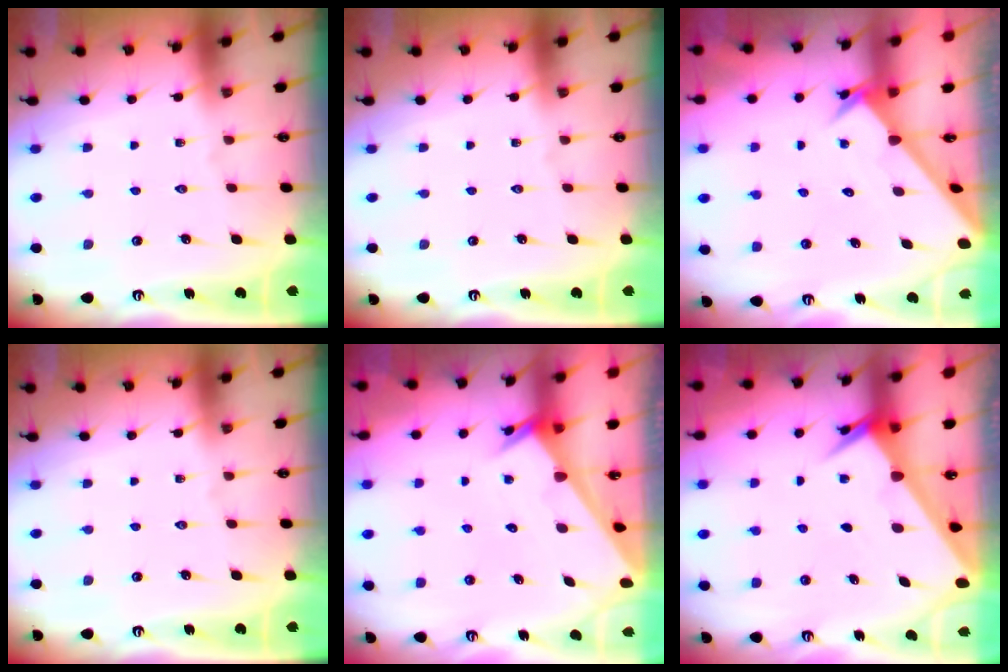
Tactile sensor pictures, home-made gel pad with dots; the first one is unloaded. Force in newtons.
{"total": 0.0}
{"total": 2.6, "press": 2.6, "slide": 0.2}
{"total": 0.0}
{"total": 2.0, "press": 2.0, "slide": 0.2}
{"total": 2.6, "press": 2.6, "slide": 0.2}